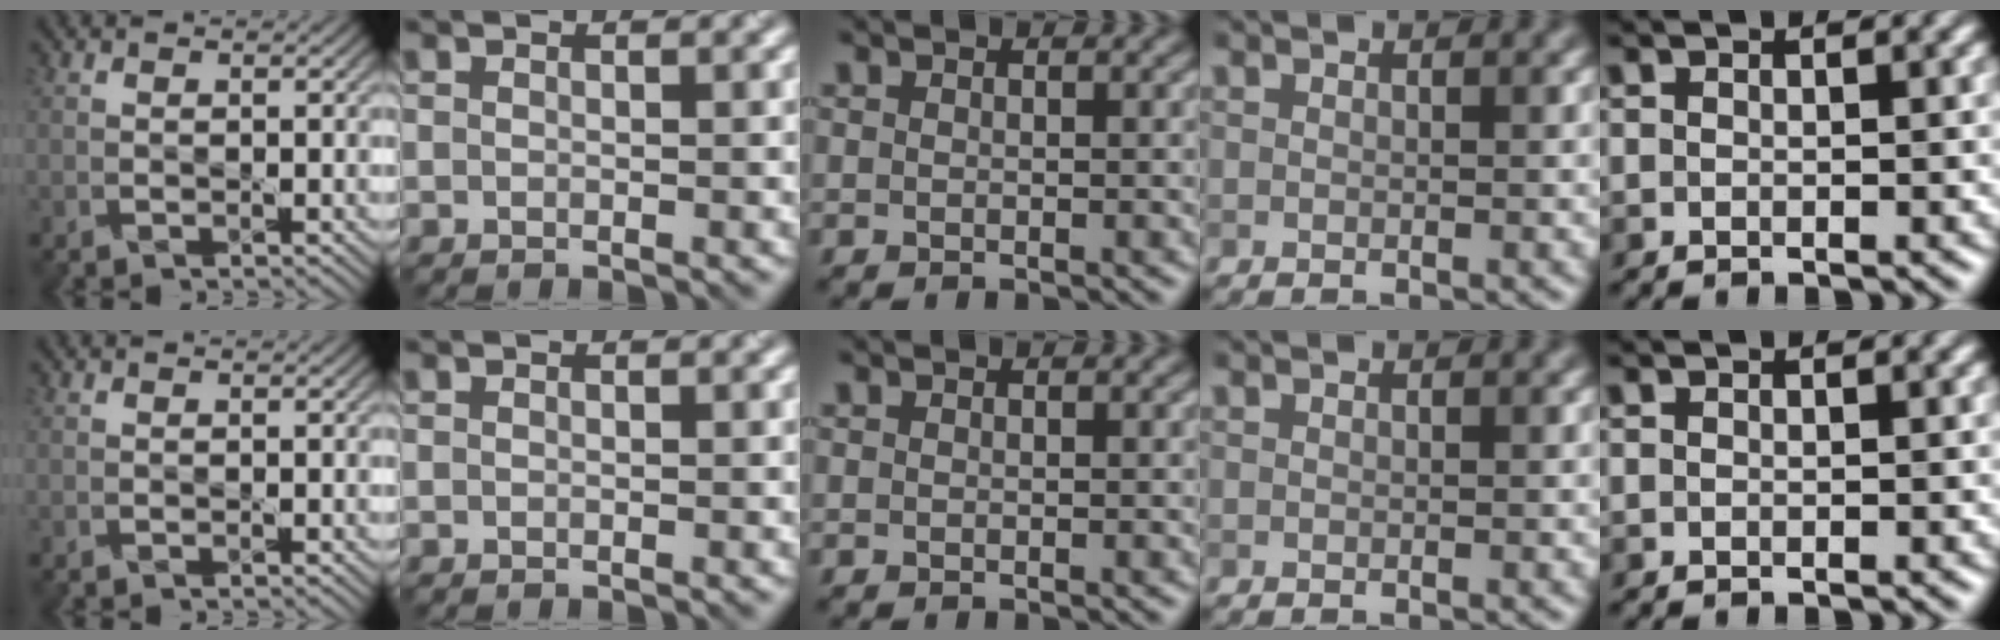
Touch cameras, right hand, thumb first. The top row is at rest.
{}